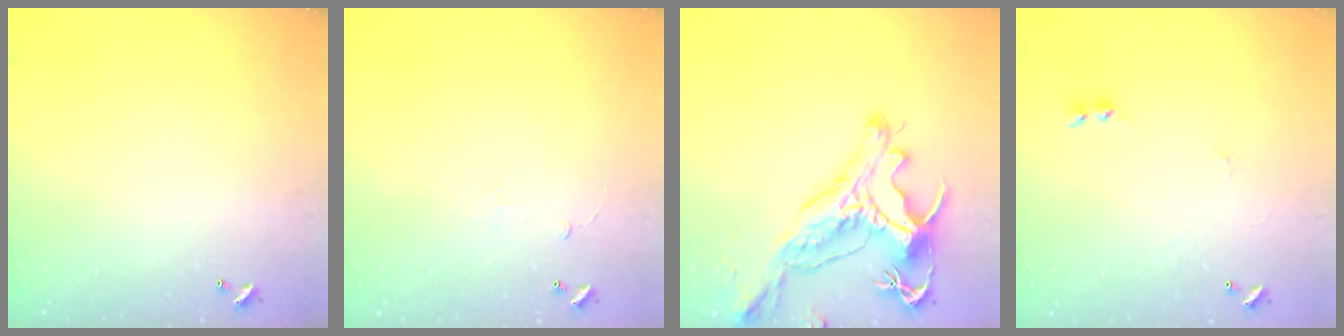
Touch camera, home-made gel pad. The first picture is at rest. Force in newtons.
{"total": 0.7, "press": 0.2, "slide": 0.7}
{"total": 3.1, "press": 2.8, "slide": 1.2}
{"total": 1.5, "press": 1.5, "slide": 0.5}